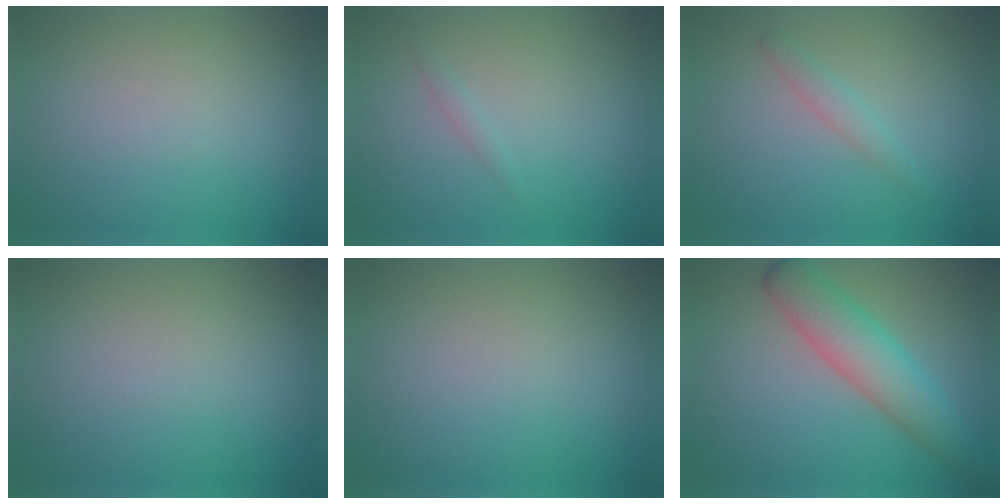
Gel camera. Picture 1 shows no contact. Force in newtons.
{"total": 0.7, "press": 0.7, "slide": 0.0}
{"total": 1.4, "press": 1.4, "slide": 0.0}
{"total": 0.0}
{"total": 0.0}
{"total": 5.4, "press": 5.4, "slide": 0.4}